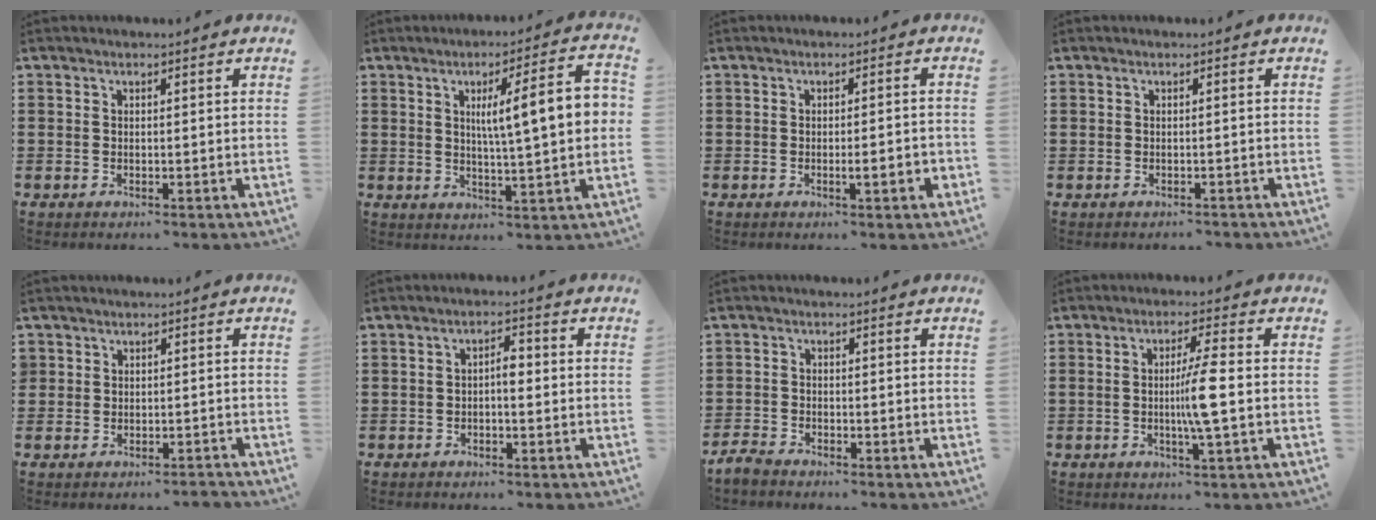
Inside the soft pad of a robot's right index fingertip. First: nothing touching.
{"total": 10.1, "force": [1.9, 1.1, 9.9], "torque": [-0.167, 0.001, 0.023]}
{"total": 3.0, "force": [-0.9, 0.3, 2.8], "torque": [-0.046, -0.005, -0.015]}
{"total": 0.6, "force": [-0.6, 0.2, -0.1], "torque": [0.002, 0.002, -0.014]}
{"total": 1.0, "force": [-0.7, 0.7, 0.0], "torque": [-0.002, 0.004, -0.017]}
{"total": 2.4, "force": [-0.5, 0.7, 2.3], "torque": [-0.043, 0.004, -0.012]}
{"total": 2.2, "force": [-2.2, 0.4, 0.4], "torque": [-0.017, -0.001, -0.047]}
{"total": 6.2, "force": [-0.8, -0.2, 6.2], "torque": [-0.116, -0.009, -0.022]}